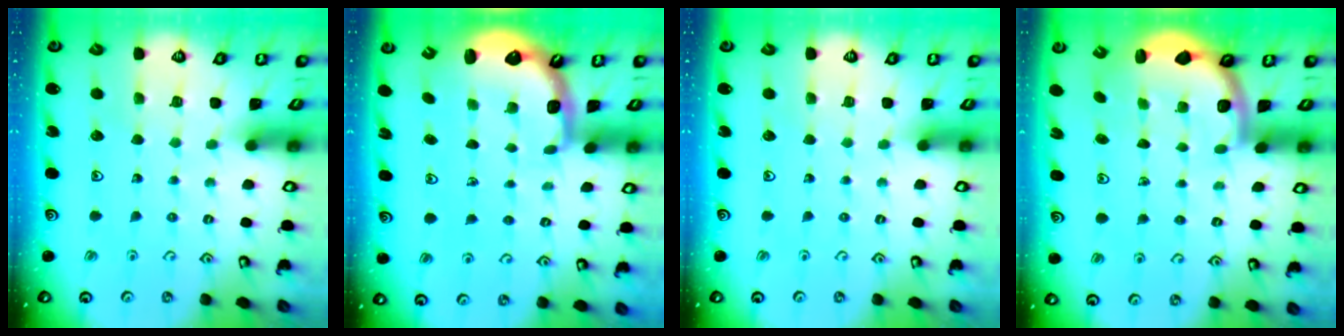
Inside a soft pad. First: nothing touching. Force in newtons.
{"total": 2.9, "press": 2.4, "slide": 1.6}
{"total": 0.0}
{"total": 2.5, "press": 2.4, "slide": 0.7}